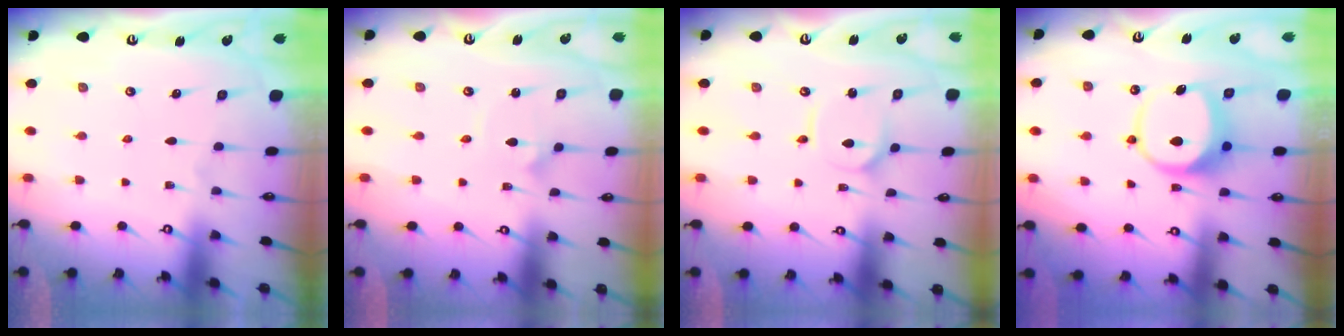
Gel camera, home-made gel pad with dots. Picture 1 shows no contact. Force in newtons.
{"total": 1.6, "press": 1.6, "slide": 0.0}
{"total": 3.0, "press": 3.0, "slide": 0.3}
{"total": 8.2, "press": 8.0, "slide": 1.4}